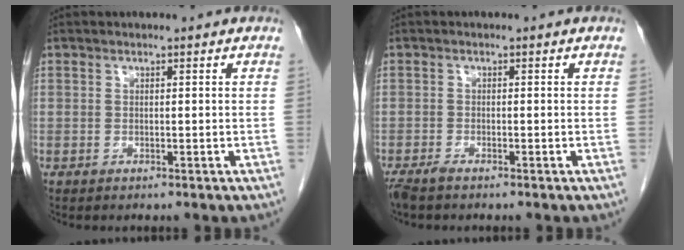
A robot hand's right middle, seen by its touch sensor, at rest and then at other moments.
{"total": 2.0, "force": [-1.6, 0.3, 1.1], "torque": [-0.023, -0.005, -0.031]}